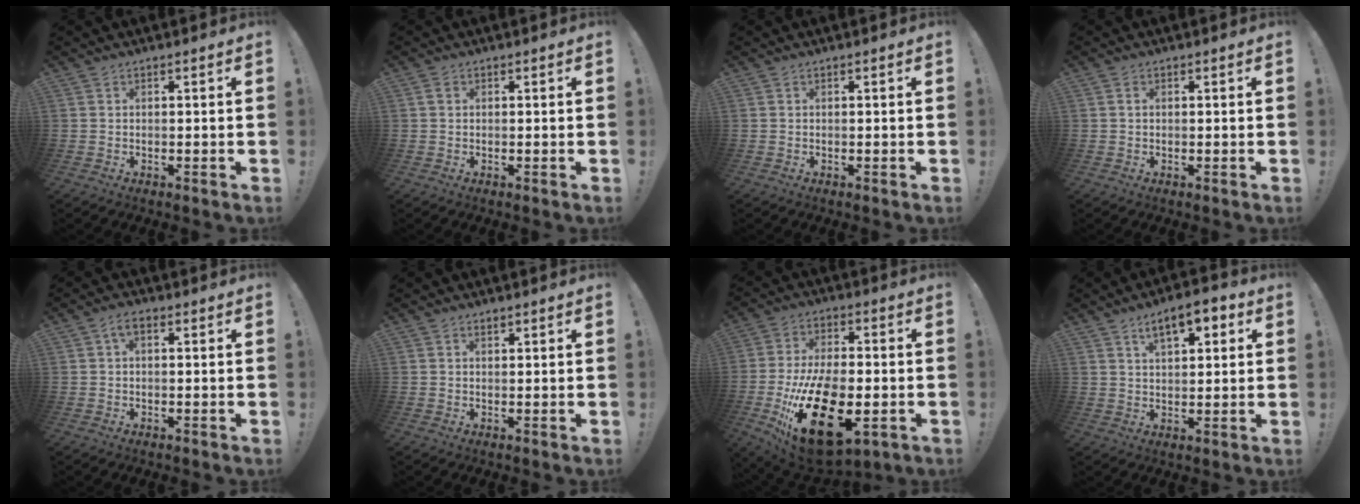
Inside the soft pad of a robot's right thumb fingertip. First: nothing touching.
{"total": 1.4, "force": [0.5, 1.1, 0.8], "torque": [-0.013, 0.003, 0.008]}
{"total": 0.0}
{"total": 0.7, "force": [0.2, 0.5, 0.5], "torque": [-0.010, 0.003, 0.003]}
{"total": 2.6, "force": [0.4, 1.3, 2.2], "torque": [-0.041, 0.007, 0.006]}
{"total": 1.6, "force": [1.1, 0.8, 0.9], "torque": [-0.005, -0.005, 0.018]}
{"total": 25.1, "force": [-6.9, 13.0, 20.3], "torque": [-0.372, 0.029, -0.097]}
{"total": 8.4, "force": [4.3, 3.6, 6.3], "torque": [-0.092, -0.011, 0.072]}